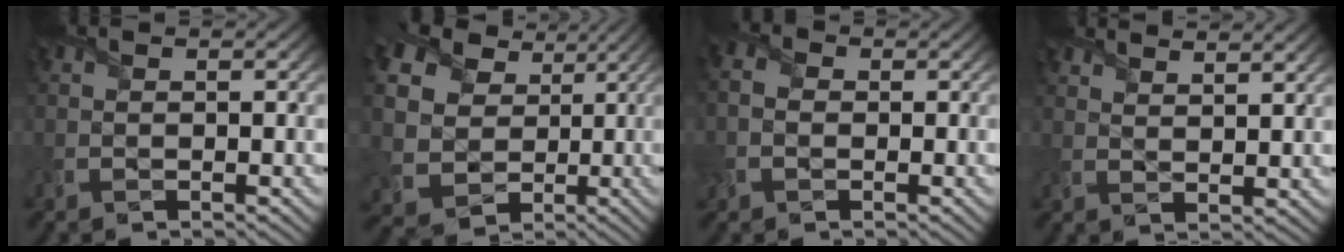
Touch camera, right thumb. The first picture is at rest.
{"total": 13.2, "force": [4.0, 10.9, 6.3], "torque": [-0.197, 0.019, 0.075]}
{"total": 2.6, "force": [-0.6, 1.9, 1.6], "torque": [-0.049, 0.004, -0.017]}
{"total": 4.4, "force": [4.0, 0.6, 1.9], "torque": [-0.035, -0.006, 0.069]}